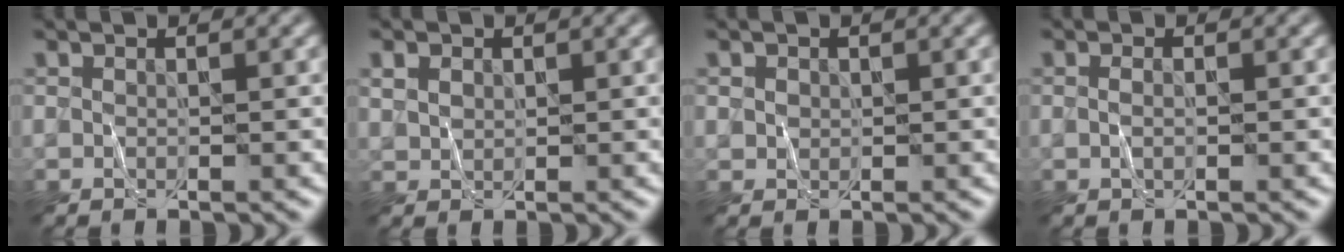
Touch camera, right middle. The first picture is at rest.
{"total": 1.6, "force": [0.7, 1.2, 0.7], "torque": [-0.018, 0.003, 0.016]}
{"total": 0.9, "force": [0.3, 0.8, 0.2], "torque": [0.001, -0.004, 0.007]}
{"total": 0.9, "force": [0.0, 0.4, 0.8], "torque": [-0.016, -0.004, 0.001]}